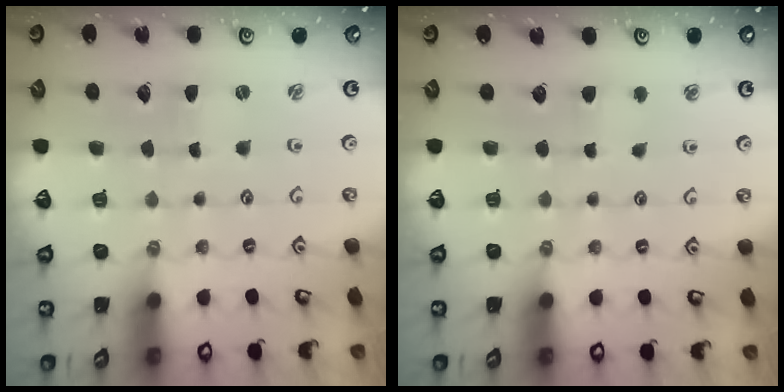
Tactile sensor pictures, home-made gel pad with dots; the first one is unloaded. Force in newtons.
{"total": 2.8, "press": 2.8, "slide": 0.5}